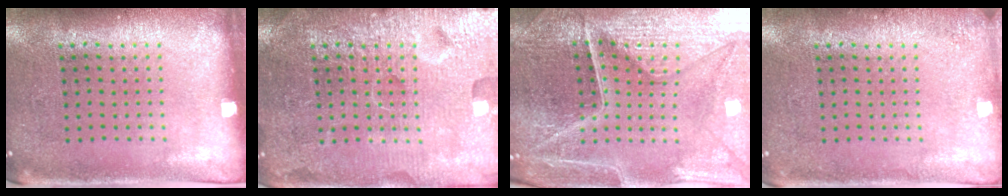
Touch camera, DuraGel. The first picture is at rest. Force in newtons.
{"total": 7.0, "press": 7.0, "slide": 0.9}
{"total": 5.1, "press": 4.9, "slide": 1.4}
{"total": 1.3, "press": 1.3, "slide": 0.2}